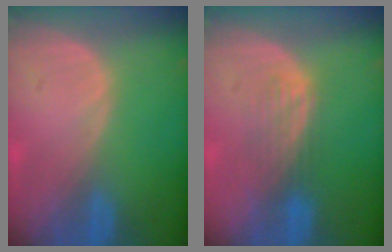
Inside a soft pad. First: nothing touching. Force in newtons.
{"total": 3.5, "press": 3.2, "slide": 1.5}